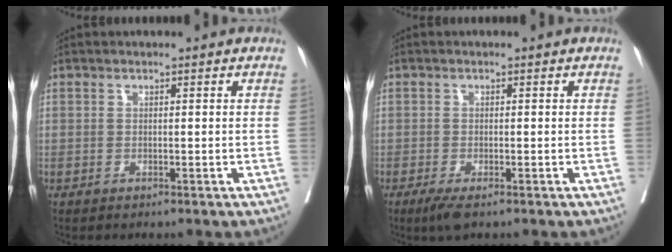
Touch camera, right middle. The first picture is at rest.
{"total": 2.7, "force": [-1.7, 0.5, 2.0], "torque": [-0.039, -0.009, -0.031]}